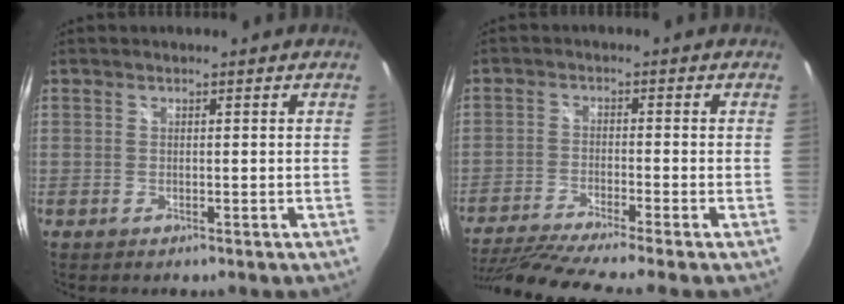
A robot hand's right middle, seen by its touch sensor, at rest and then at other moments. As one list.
[{"total": 13.1, "force": [-11.0, -0.8, 7.0], "torque": [-0.148, -0.039, -0.186]}]